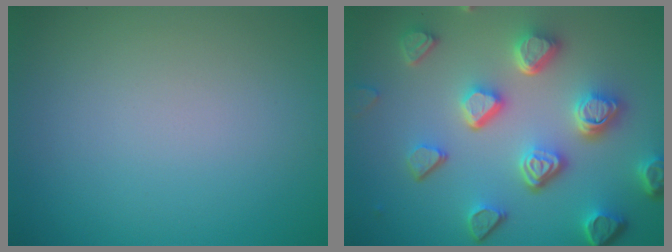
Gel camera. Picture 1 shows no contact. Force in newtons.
{"total": 6.8, "press": 5.3, "slide": 4.3}